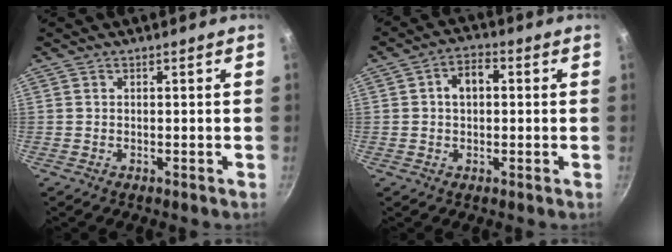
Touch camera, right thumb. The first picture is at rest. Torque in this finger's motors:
{"motor_torque": [-0.26, 0.32, 0.22, -0.64, 0.18]}